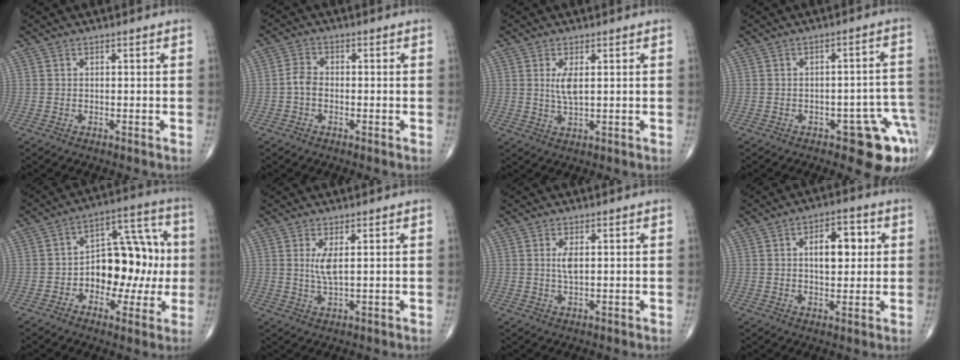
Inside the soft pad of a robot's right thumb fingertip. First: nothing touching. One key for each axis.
{"total": 3.0, "fx": -0.8, "fy": 2.1, "fz": 2.1, "tx": -0.035, "ty": 0.012, "tz": -0.023}
{"total": 3.7, "fx": 0.9, "fy": 1.2, "fz": 3.4, "tx": -0.071, "ty": -0.011, "tz": 0.021}
{"total": 10.3, "fx": -5.2, "fy": 4.3, "fz": 7.8, "tx": -0.048, "ty": 0.036, "tz": -0.060}
{"total": 15.7, "fx": -1.3, "fy": 9.7, "fz": 12.2, "tx": -0.121, "ty": 0.047, "tz": -0.019}
{"total": 3.6, "fx": 0.9, "fy": 0.8, "fz": 3.3, "tx": -0.071, "ty": -0.014, "tz": 0.023}
{"total": 2.8, "fx": 0.6, "fy": 1.0, "fz": 2.5, "tx": -0.050, "ty": -0.004, "tz": 0.012}
{"total": 8.4, "fx": 1.8, "fy": 4.5, "fz": 6.9, "tx": -0.079, "ty": 0.001, "tz": 0.024}